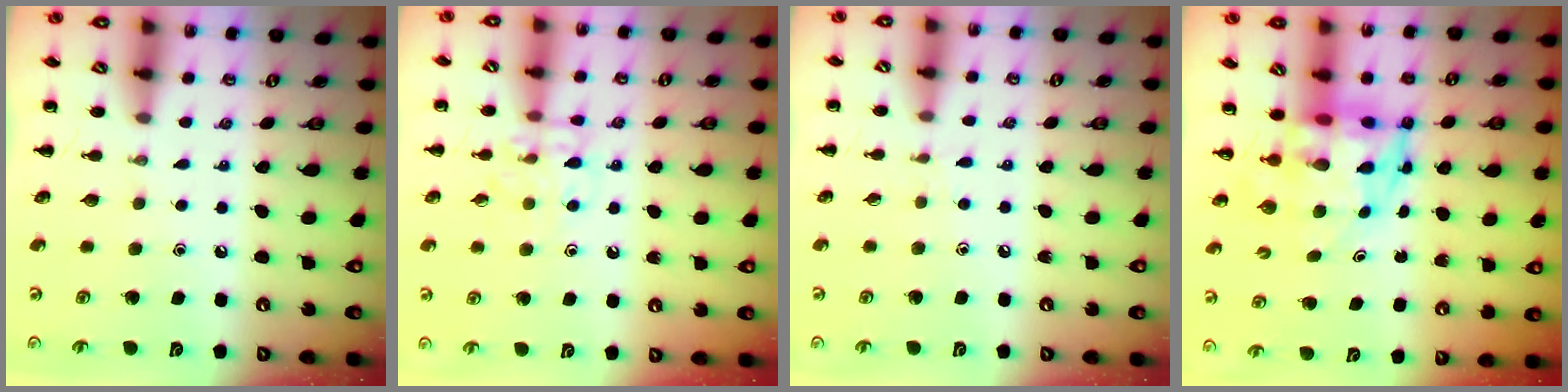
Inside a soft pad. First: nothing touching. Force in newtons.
{"total": 9.5, "press": 9.5, "slide": 0.8}
{"total": 2.9, "press": 2.6, "slide": 1.2}
{"total": 6.2, "press": 5.8, "slide": 2.1}